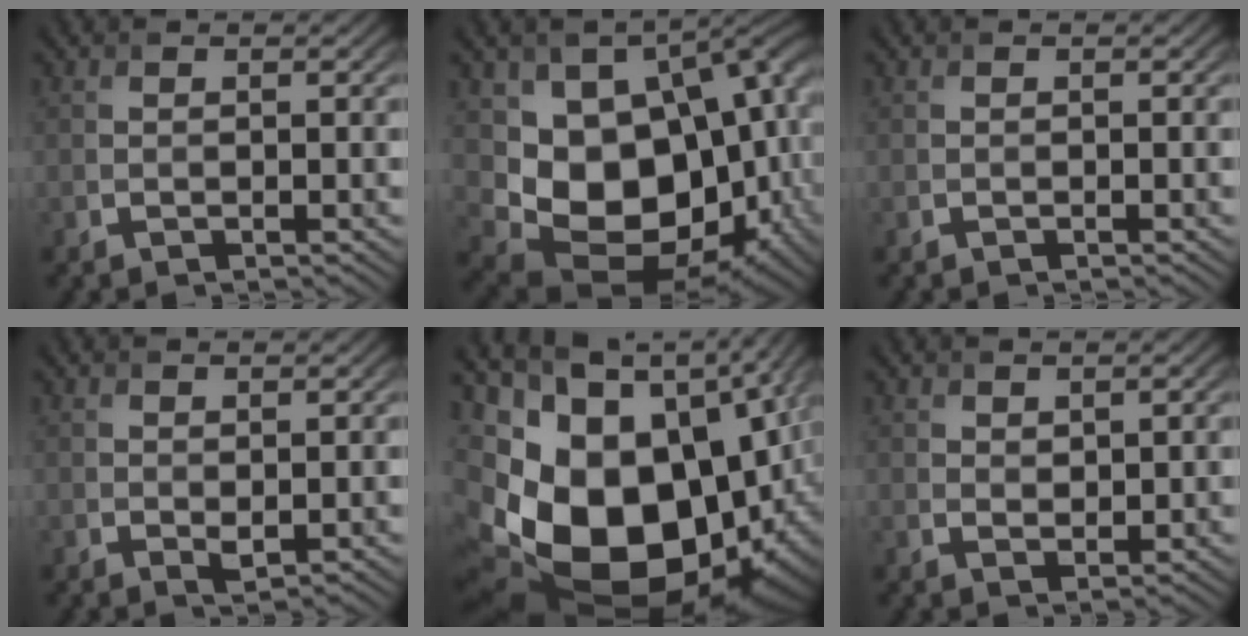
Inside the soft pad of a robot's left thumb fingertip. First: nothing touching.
{"total": 16.7, "force": [-0.3, 12.3, 11.3], "torque": [-0.188, -0.050, 0.021]}
{"total": 0.0}
{"total": 1.0, "force": [0.2, 0.6, 0.8], "torque": [-0.016, -0.004, 0.005]}
{"total": 23.3, "force": [-4.1, 16.5, 16.0], "torque": [-0.324, -0.071, -0.050]}
{"total": 1.5, "force": [1.1, 0.8, 0.7], "torque": [-0.015, -0.004, 0.024]}